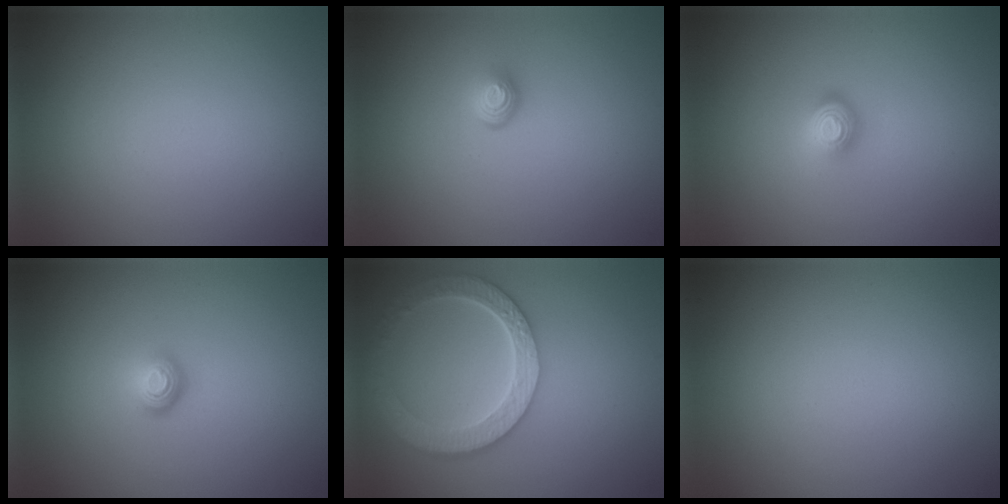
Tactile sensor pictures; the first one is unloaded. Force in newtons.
{"total": 1.7, "press": 1.1, "slide": 1.3}
{"total": 2.0, "press": 1.5, "slide": 1.3}
{"total": 1.6, "press": 1.0, "slide": 1.3}
{"total": 6.4, "press": 5.0, "slide": 4.0}
{"total": 0.0}